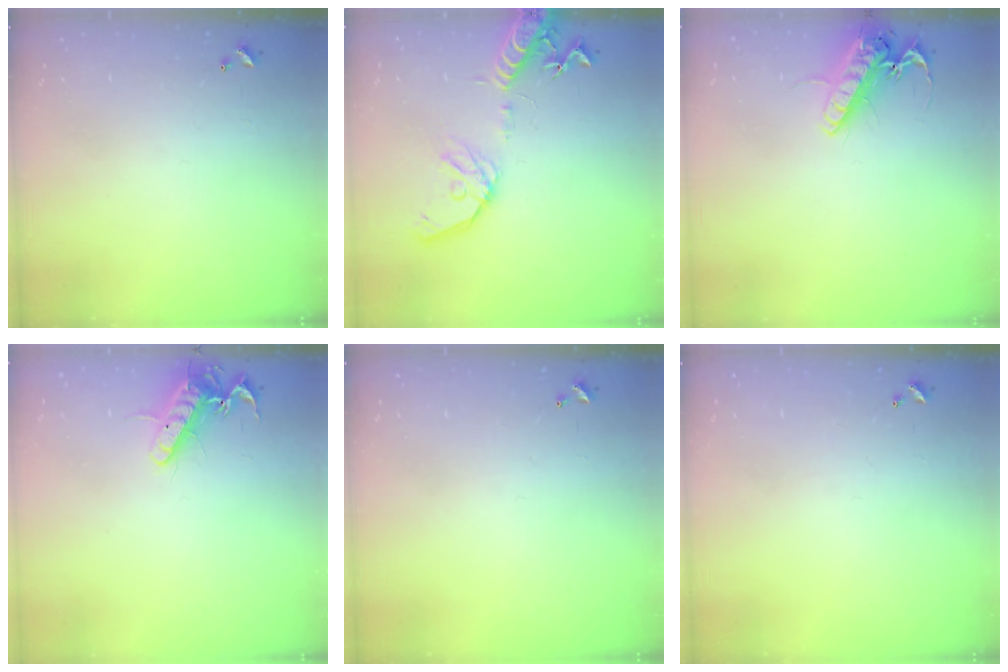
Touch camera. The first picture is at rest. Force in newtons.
{"total": 16.3, "press": 16.0, "slide": 3.2}
{"total": 13.8, "press": 13.6, "slide": 2.4}
{"total": 13.7, "press": 13.6, "slide": 1.5}
{"total": 0.0}
{"total": 0.0}